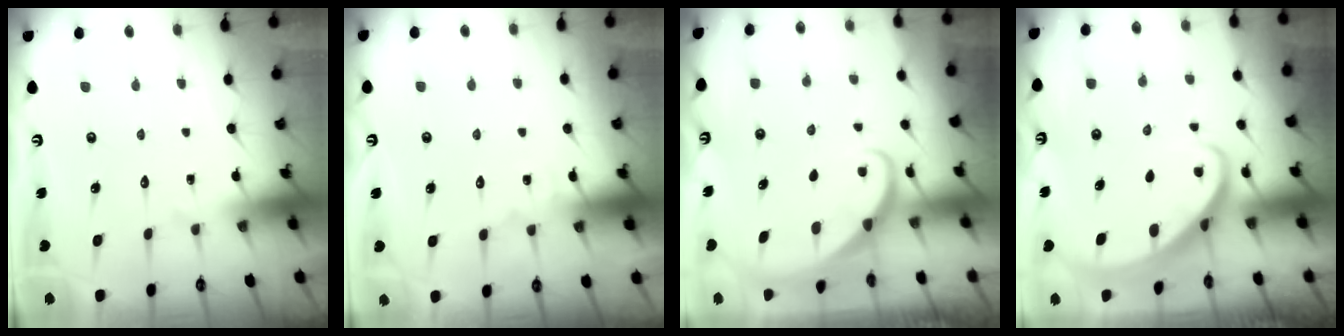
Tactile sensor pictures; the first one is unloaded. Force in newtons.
{"total": 3.9, "press": 3.9, "slide": 0.4}
{"total": 1.7, "press": 1.7, "slide": 0.1}
{"total": 2.6, "press": 2.6, "slide": 0.4}